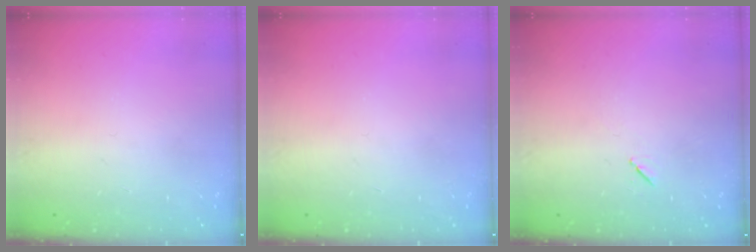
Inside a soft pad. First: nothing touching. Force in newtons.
{"total": 0.0}
{"total": 4.3, "press": 3.9, "slide": 1.8}